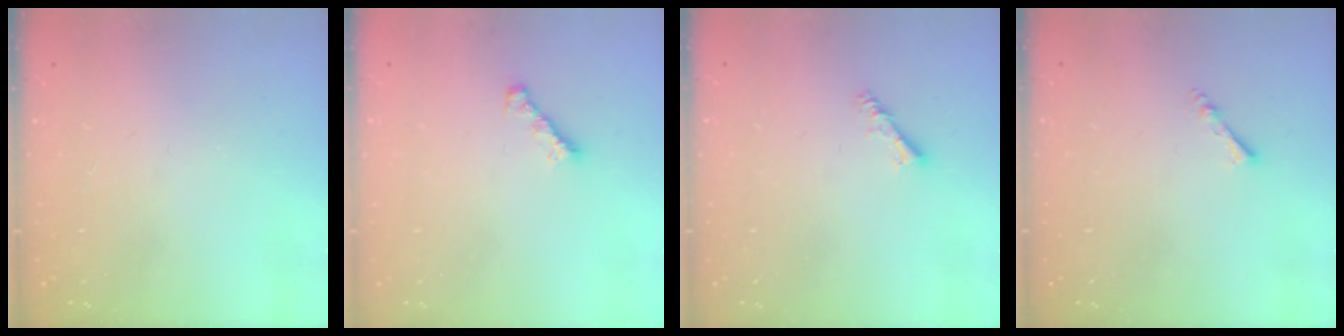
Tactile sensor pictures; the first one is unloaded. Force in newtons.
{"total": 1.6, "press": 1.4, "slide": 0.6}
{"total": 3.2, "press": 3.2, "slide": 0.6}
{"total": 2.2, "press": 2.1, "slide": 0.4}